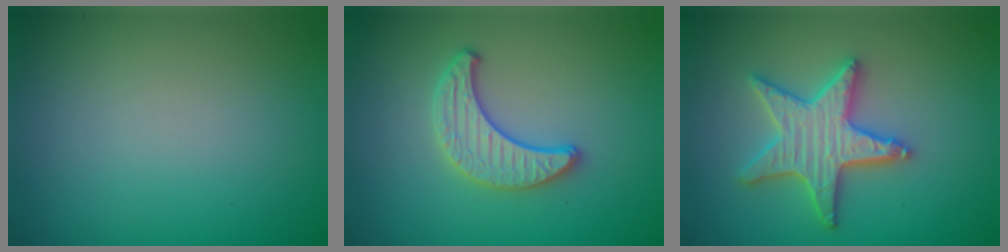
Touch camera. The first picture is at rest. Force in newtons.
{"total": 3.0, "press": 2.8, "slide": 0.9}
{"total": 5.2, "press": 5.1, "slide": 0.8}